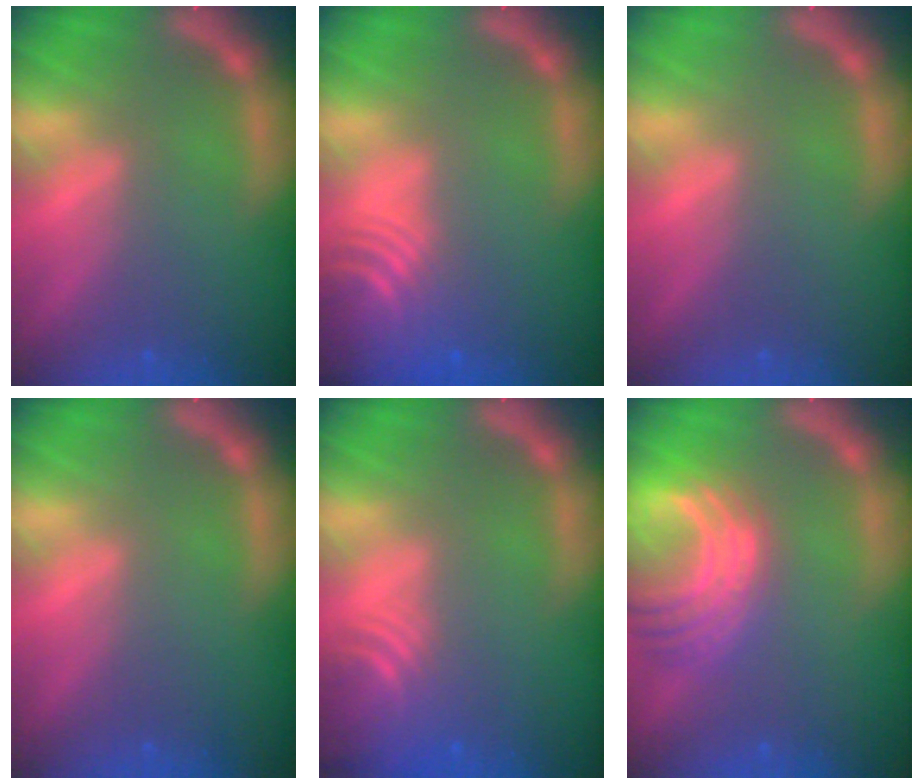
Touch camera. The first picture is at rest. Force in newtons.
{"total": 8.6}
{"total": 0.0}
{"total": 0.0}
{"total": 5.1}
{"total": 8.5}